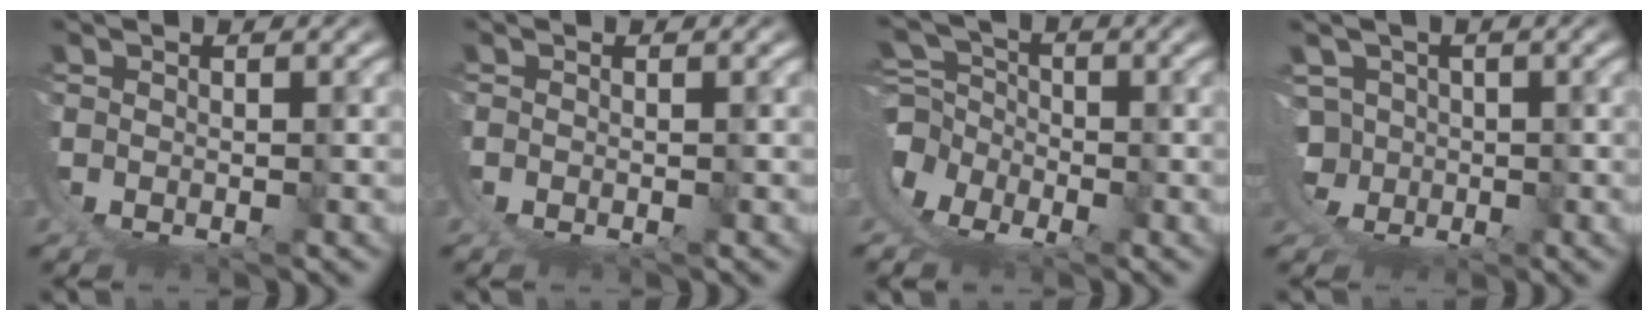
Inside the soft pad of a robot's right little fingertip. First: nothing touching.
{"total": 0.0}
{"total": 9.0, "force": [-1.8, 7.9, 3.7], "torque": [-0.111, -0.041, -0.030]}
{"total": 9.0, "force": [-1.3, 8.3, 3.2], "torque": [-0.092, -0.041, -0.021]}